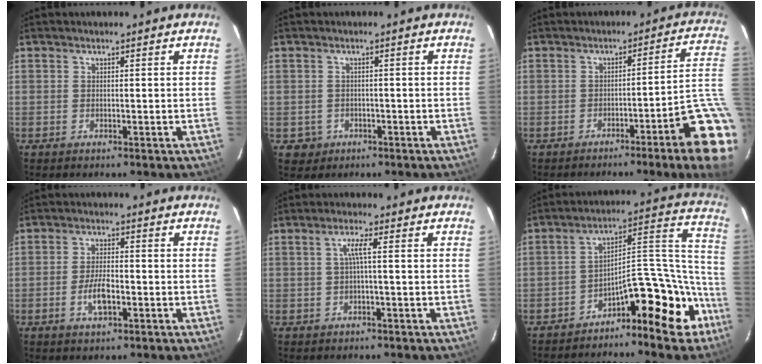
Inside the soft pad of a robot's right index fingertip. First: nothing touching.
{"total": 3.2, "force": [-0.8, 3.0, 0.3], "torque": [-0.013, 0.007, -0.005]}
{"total": 12.4, "force": [-5.0, -0.4, 11.4], "torque": [-0.105, 0.008, -0.060]}
{"total": 5.2, "force": [-2.1, 2.1, 4.3], "torque": [-0.088, 0.000, -0.036]}
{"total": 2.5, "force": [-0.1, -0.2, 2.5], "torque": [-0.049, 0.005, -0.002]}
{"total": 14.7, "force": [-11.8, 4.3, 7.6], "torque": [-0.083, 0.079, -0.181]}